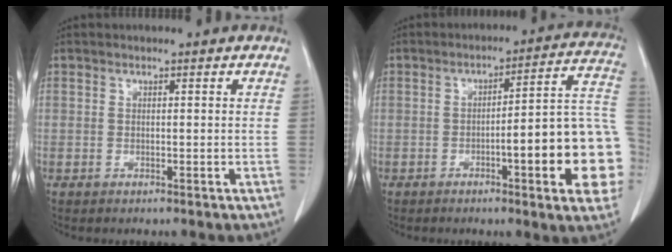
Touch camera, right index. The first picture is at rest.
{"total": 16.5, "force": [-4.2, 2.0, 15.9], "torque": [-0.131, 0.031, -0.049]}